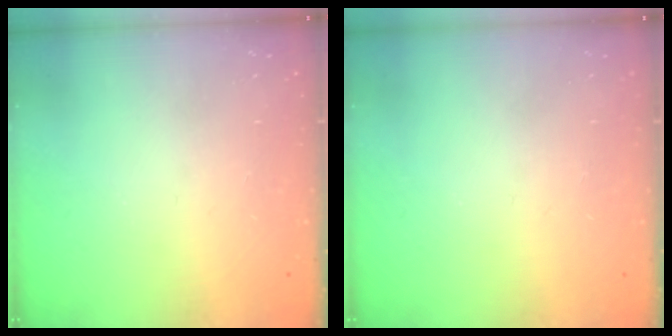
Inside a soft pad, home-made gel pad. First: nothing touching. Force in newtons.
{"total": 0.0}